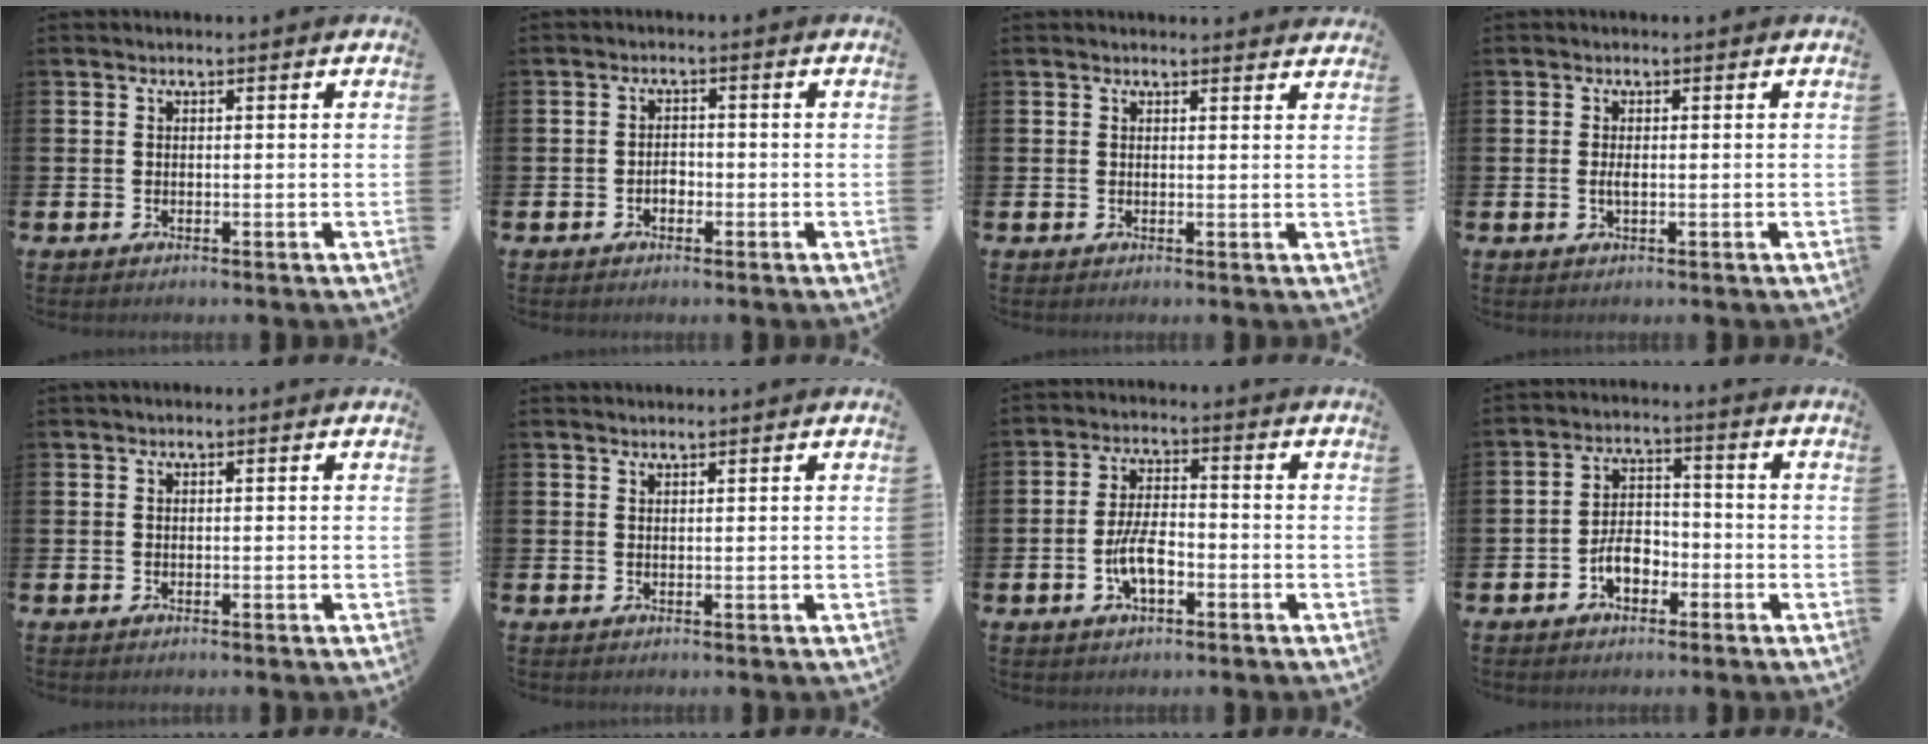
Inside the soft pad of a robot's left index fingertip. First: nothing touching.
{"total": 1.6, "force": [-0.7, 1.1, 0.8], "torque": [-0.013, 0.002, -0.016]}
{"total": 1.2, "force": [1.2, 0.1, 0.0], "torque": [0.009, -0.007, 0.020]}
{"total": 1.3, "force": [-0.1, 0.5, 1.2], "torque": [-0.019, 0.000, -0.004]}
{"total": 0.0}
{"total": 1.0, "force": [1.0, -0.1, 0.0], "torque": [0.016, -0.008, 0.015]}
{"total": 5.3, "force": [-1.7, 2.3, 4.5], "torque": [-0.094, 0.006, -0.034]}
{"total": 4.4, "force": [-2.2, 2.7, 2.7], "torque": [-0.045, 0.009, -0.043]}